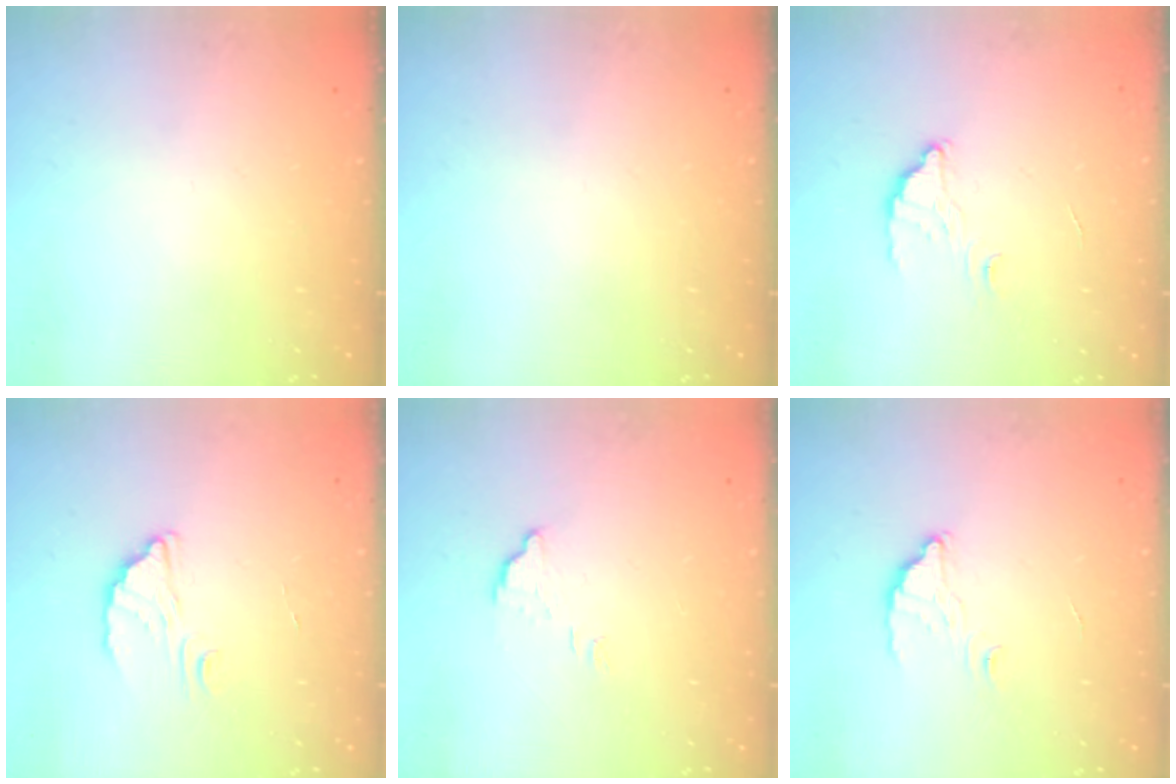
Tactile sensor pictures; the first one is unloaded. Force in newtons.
{"total": 0.0}
{"total": 3.1, "press": 3.0, "slide": 0.4}
{"total": 2.6, "press": 2.6, "slide": 0.1}
{"total": 2.3, "press": 2.3, "slide": 0.1}
{"total": 2.9, "press": 2.9, "slide": 0.3}